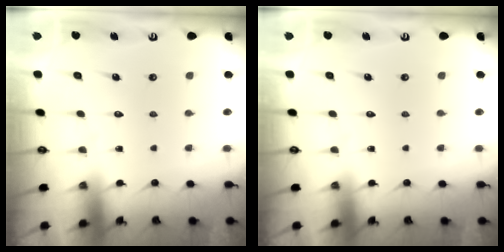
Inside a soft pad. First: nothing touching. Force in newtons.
{"total": 0.0}